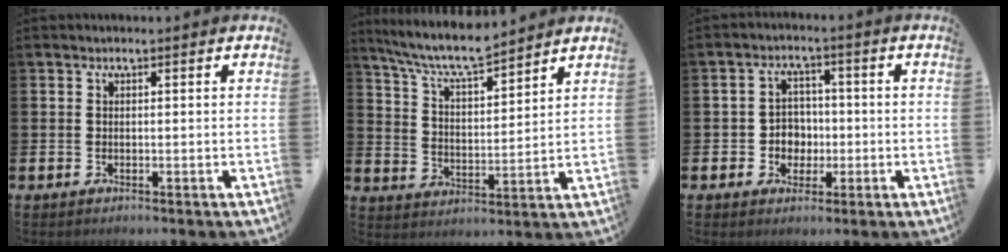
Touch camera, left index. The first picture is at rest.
{"total": 7.7, "force": [7.1, 0.9, 2.8], "torque": [-0.084, -0.039, 0.126]}
{"total": 3.8, "force": [-0.5, 3.6, 1.1], "torque": [-0.023, 0.000, -0.017]}